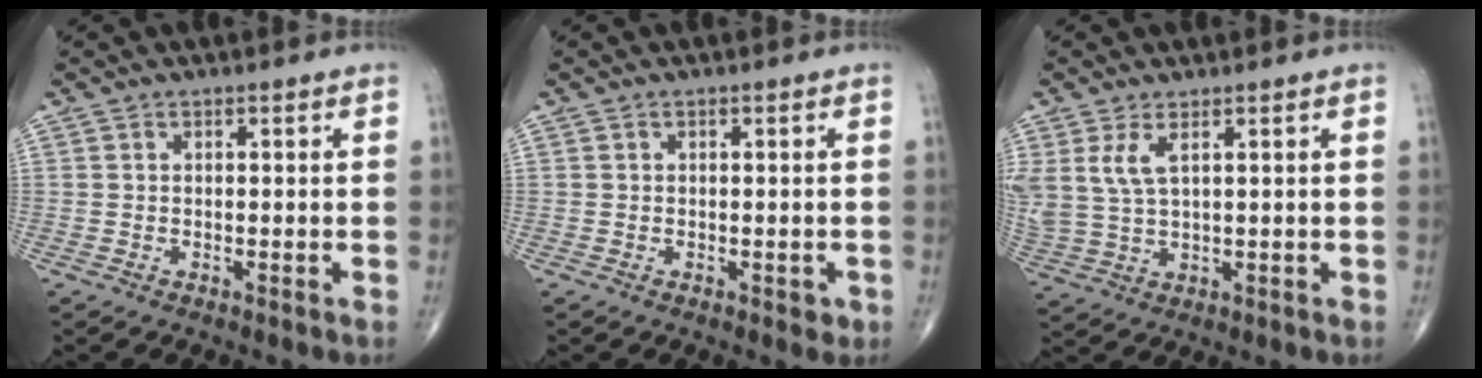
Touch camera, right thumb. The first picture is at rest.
{"total": 1.3, "force": [-0.4, 0.9, 0.9], "torque": [0.000, -0.001, -0.005]}
{"total": 5.8, "force": [2.5, 2.4, 4.7], "torque": [-0.118, -0.006, 0.061]}